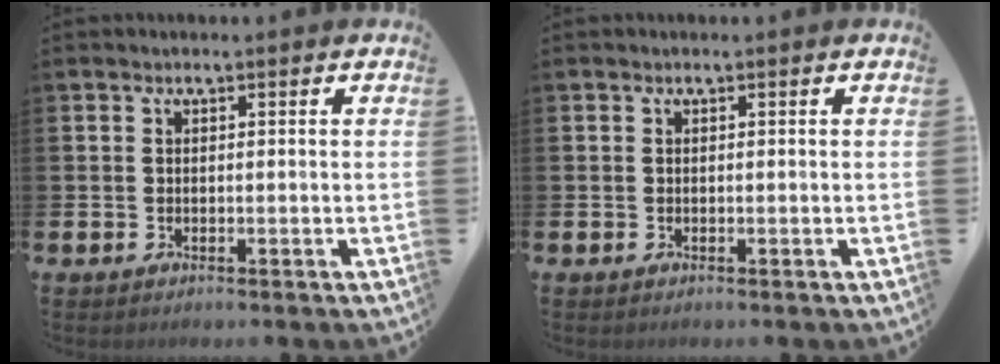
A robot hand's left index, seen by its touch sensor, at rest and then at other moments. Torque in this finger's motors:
{"motor_torque": [0.00, 0.00, 0.00, 0.01]}